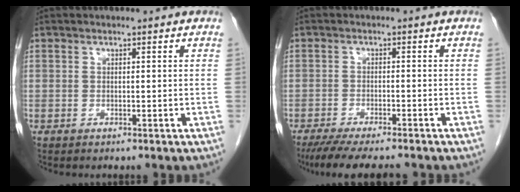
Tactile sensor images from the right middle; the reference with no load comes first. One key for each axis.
{"total": 10.1, "fx": -8.6, "fy": 1.0, "fz": 5.1, "tx": -0.074, "ty": -0.021, "tz": -0.130}